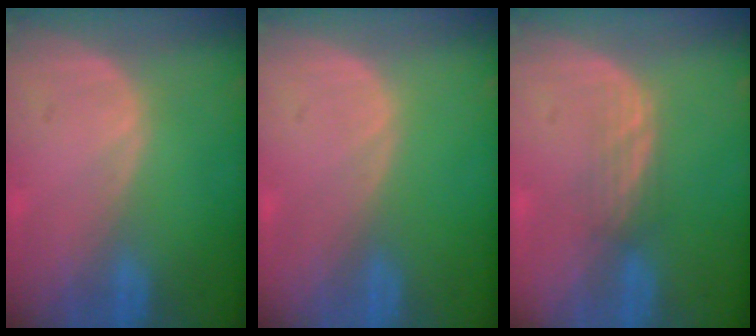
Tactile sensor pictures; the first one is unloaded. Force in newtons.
{"total": 0.0}
{"total": 2.3, "press": 2.2, "slide": 0.5}